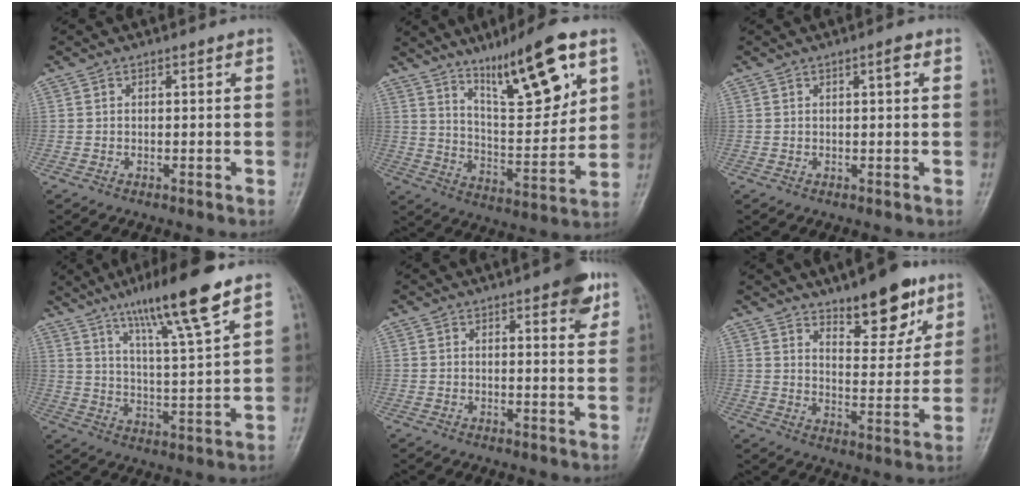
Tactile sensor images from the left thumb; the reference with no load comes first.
{"total": 16.8, "force": [9.6, 4.1, 13.2], "torque": [-0.188, -0.052, 0.169]}
{"total": 1.8, "force": [0.8, 0.4, 1.6], "torque": [-0.022, 0.000, 0.012]}
{"total": 14.8, "force": [9.6, 1.4, 11.2], "torque": [-0.185, -0.044, 0.165]}
{"total": 6.4, "force": [3.5, 2.1, 4.9], "torque": [-0.046, -0.013, 0.039]}
{"total": 12.4, "force": [8.6, 4.6, 7.7], "torque": [-0.077, -0.061, 0.135]}